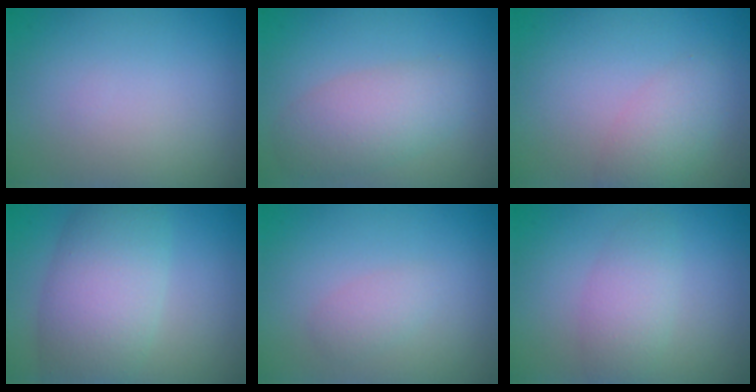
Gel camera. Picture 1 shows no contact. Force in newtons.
{"total": 4.1, "press": 4.1, "slide": 0.2}
{"total": 2.6, "press": 2.6, "slide": 0.1}
{"total": 7.3, "press": 7.3, "slide": 0.3}
{"total": 1.4, "press": 1.4, "slide": 0.1}
{"total": 2.8, "press": 2.8, "slide": 0.2}